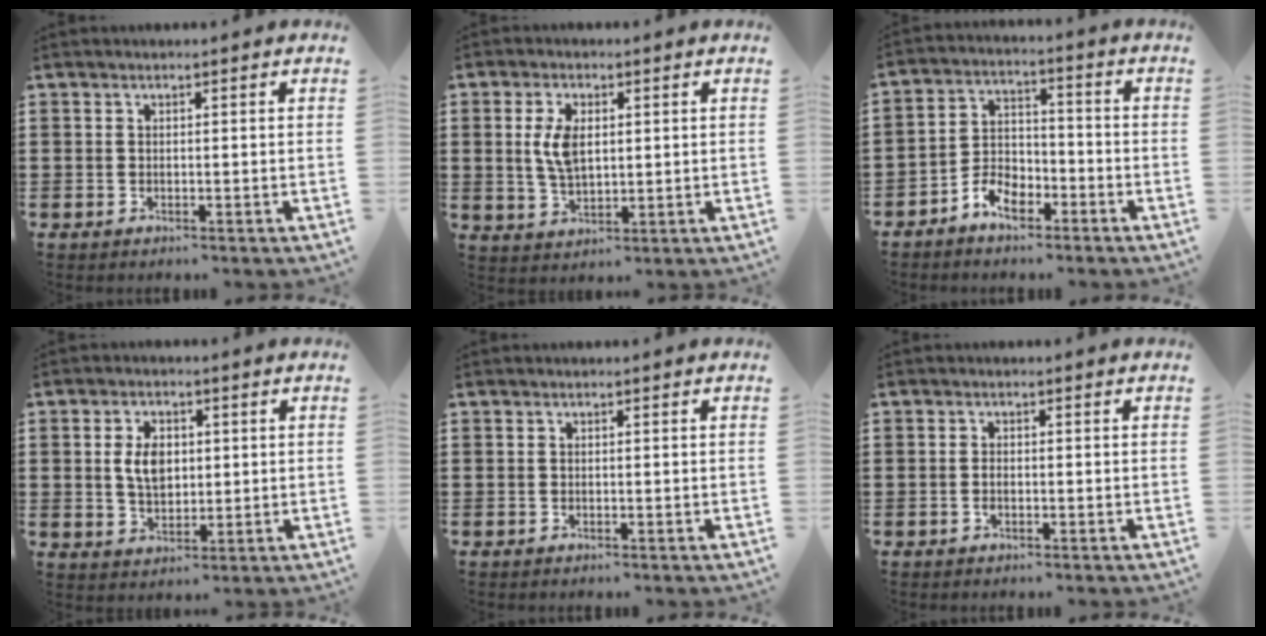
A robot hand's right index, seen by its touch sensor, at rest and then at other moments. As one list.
[{"total": 5.9, "force": [1.0, 3.1, 5.0], "torque": [-0.111, 0.008, 0.013]}, {"total": 5.5, "force": [-3.9, 3.1, 2.3], "torque": [-0.054, 0.016, -0.077]}, {"total": 5.3, "force": [0.7, 3.4, 4.1], "torque": [-0.086, 0.008, 0.006]}, {"total": 0.0}, {"total": 1.1, "force": [-0.4, 0.5, 0.9], "torque": [-0.020, -0.005, -0.007]}]